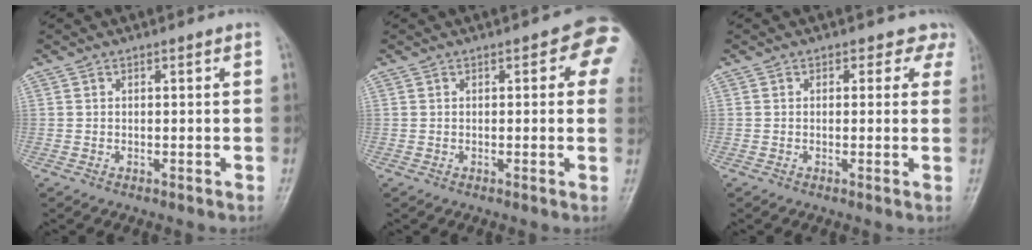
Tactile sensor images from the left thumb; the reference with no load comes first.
{"total": 6.1, "force": [1.8, 2.9, 5.0], "torque": [-0.020, 0.001, 0.008]}
{"total": 3.3, "force": [2.2, 2.4, 0.4], "torque": [0.029, -0.008, 0.003]}